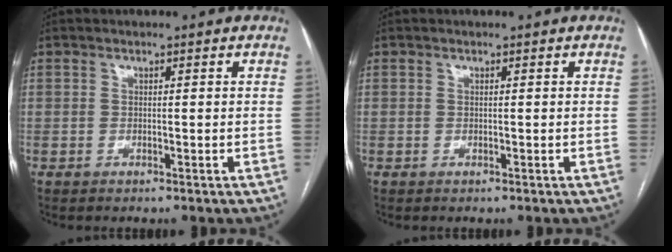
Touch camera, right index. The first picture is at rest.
{"total": 0.0}